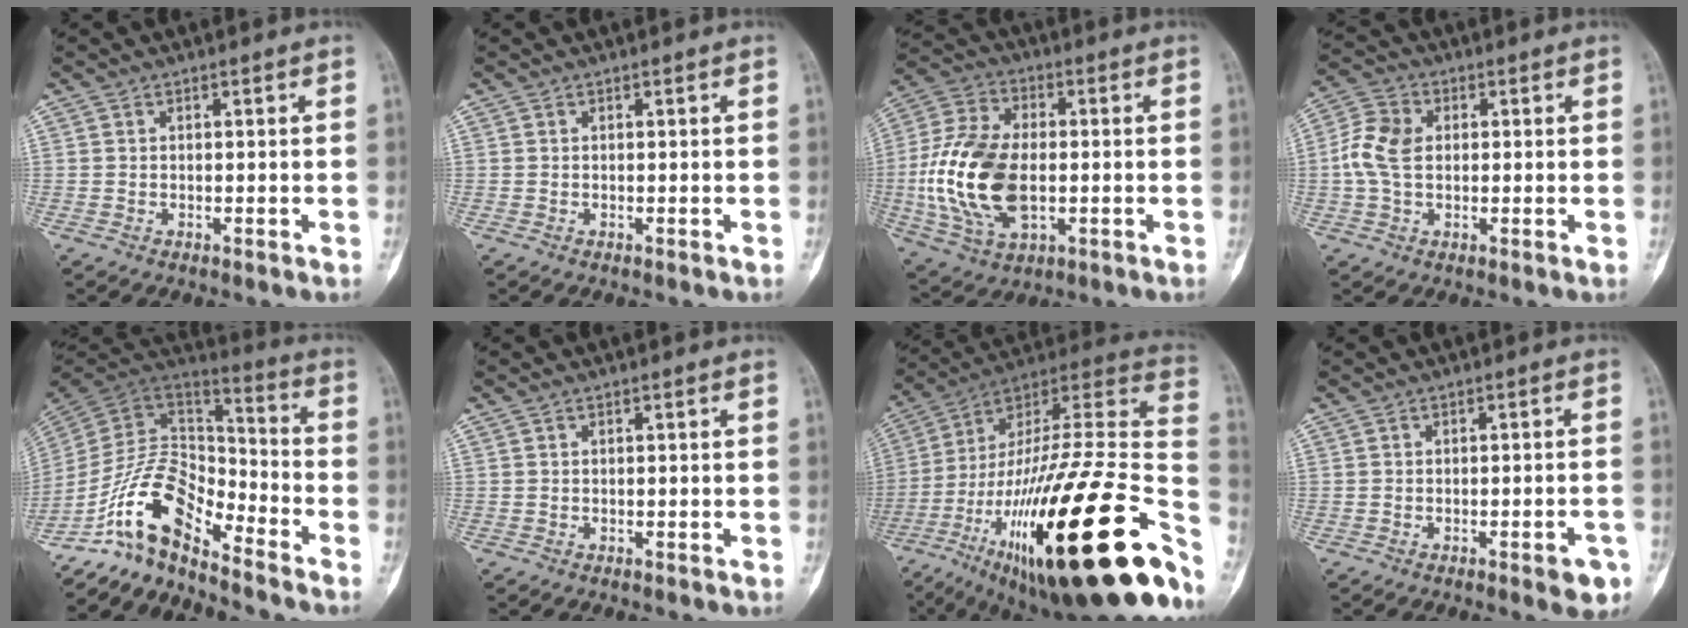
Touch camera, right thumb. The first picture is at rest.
{"total": 0.0}
{"total": 19.1, "force": [-1.8, 11.2, 15.3], "torque": [-0.313, 0.004, -0.027]}
{"total": 7.6, "force": [0.3, 5.3, 5.5], "torque": [-0.117, 0.017, 0.001]}
{"total": 14.4, "force": [-10.9, 5.4, 7.7], "torque": [-0.130, 0.101, -0.212]}
{"total": 0.0}
{"total": 44.0, "force": [-17.2, 11.1, 38.9], "torque": [-0.560, 0.047, -0.283]}
{"total": 4.2, "force": [-2.2, 1.4, 3.4], "torque": [-0.027, 0.007, -0.023]}